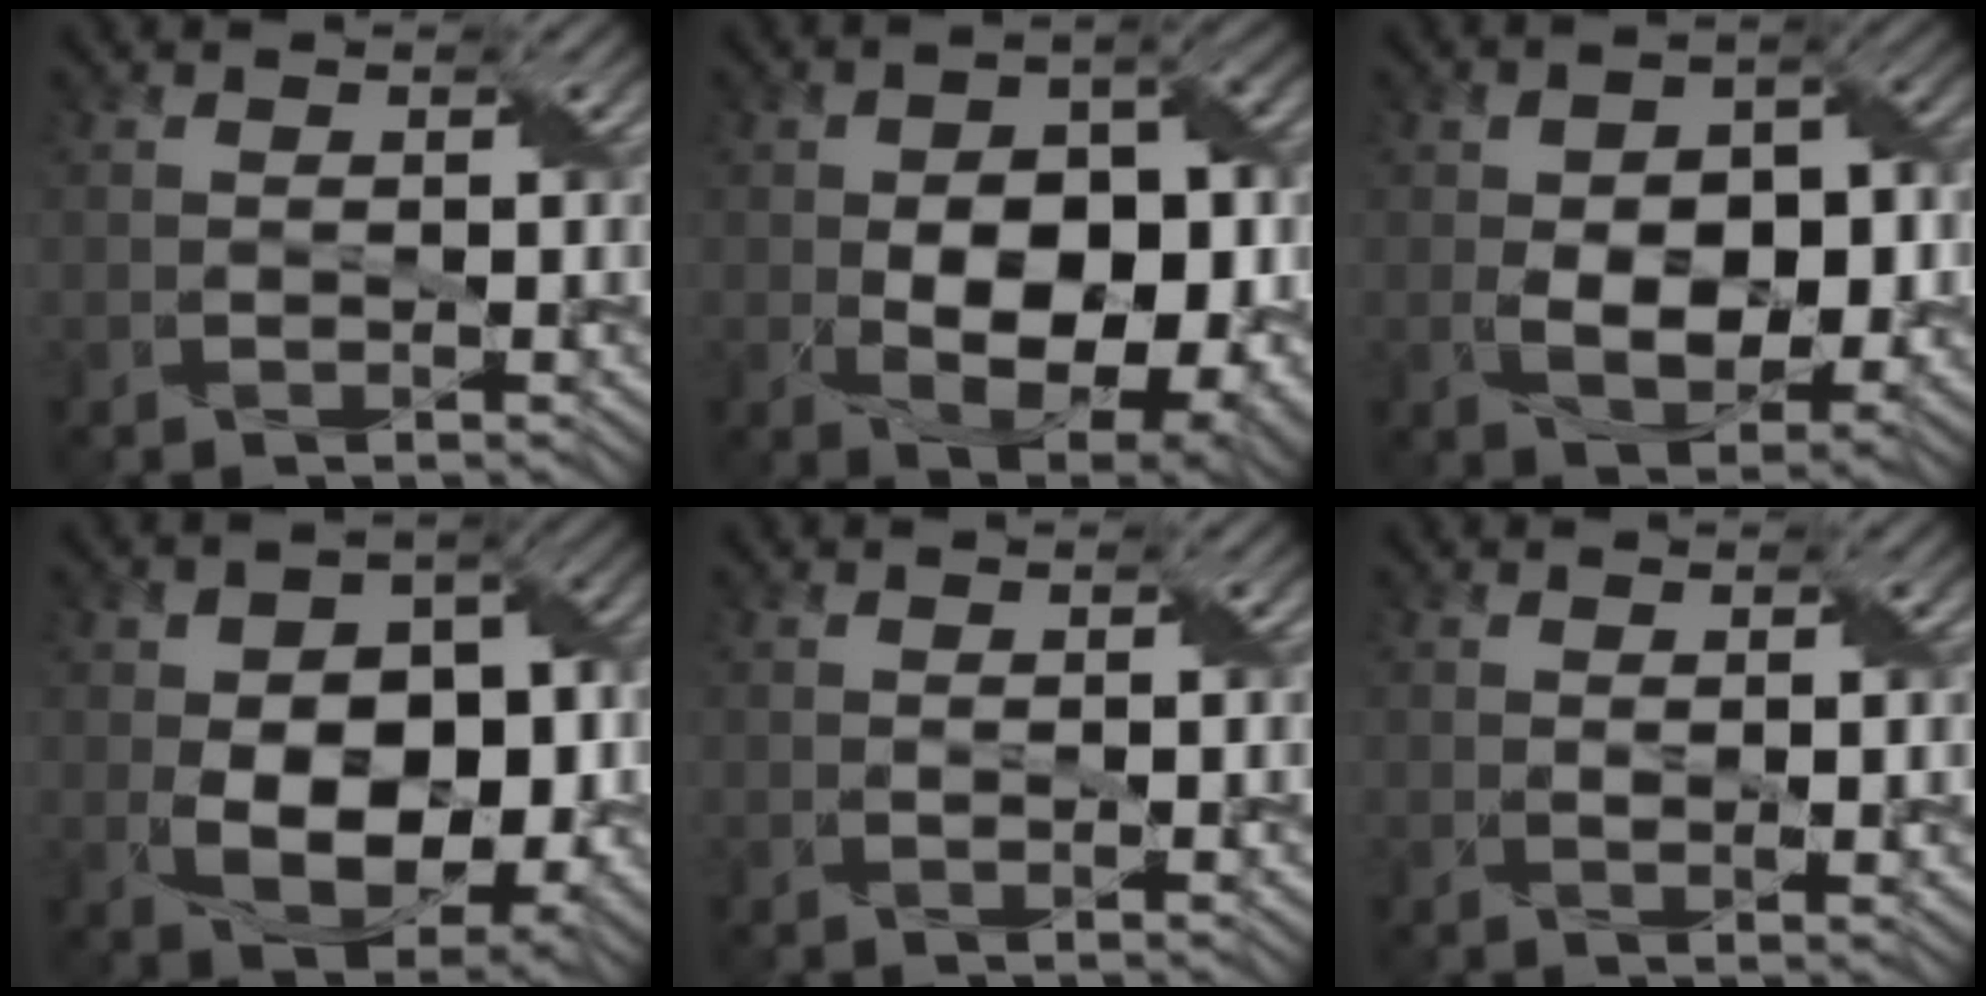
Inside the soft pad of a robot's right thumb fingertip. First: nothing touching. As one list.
[{"total": 13.5, "force": [-1.7, 8.3, 10.6], "torque": [-0.148, -0.015, -0.010]}, {"total": 9.3, "force": [-0.8, 6.0, 7.1], "torque": [-0.120, -0.006, -0.008]}, {"total": 12.4, "force": [-1.6, 8.3, 9.0], "torque": [-0.148, -0.011, -0.020]}, {"total": 1.1, "force": [0.4, 0.3, 1.0], "torque": [-0.019, -0.001, 0.010]}, {"total": 1.9, "force": [0.8, 0.4, 1.7], "torque": [-0.034, -0.002, 0.017]}]